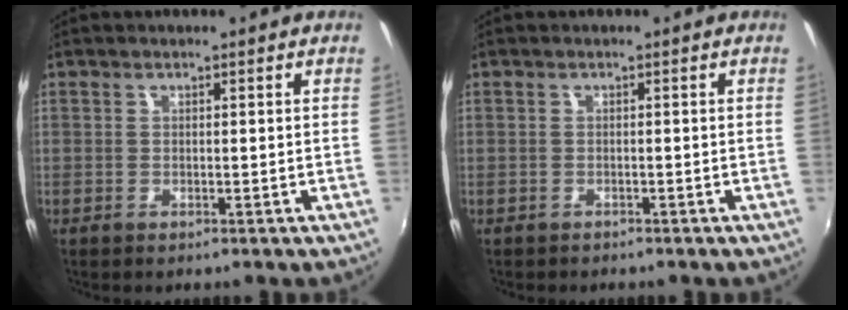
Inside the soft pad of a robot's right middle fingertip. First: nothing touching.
{"total": 0.8, "force": [-0.6, 0.4, -0.1], "torque": [-0.002, 0.000, -0.012]}